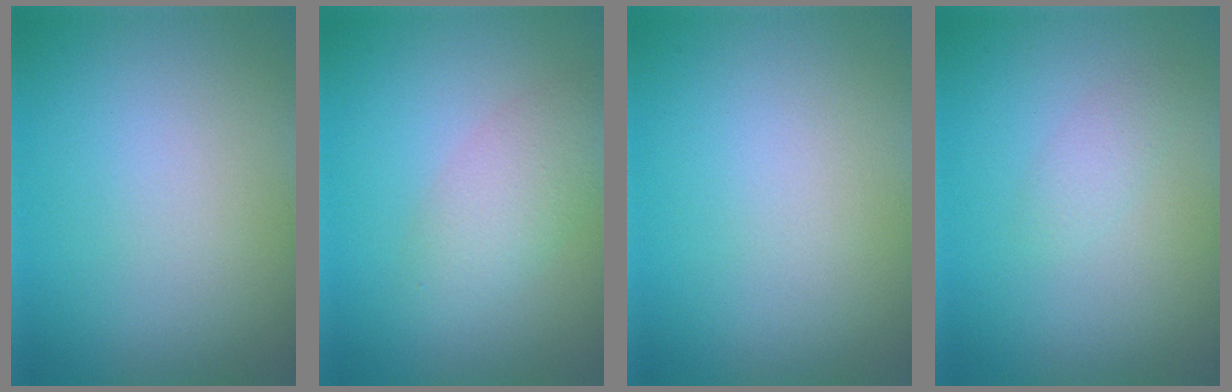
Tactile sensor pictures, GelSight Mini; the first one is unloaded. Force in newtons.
{"total": 2.8, "press": 2.8, "slide": 0.1}
{"total": 0.0}
{"total": 1.0, "press": 1.0, "slide": 0.1}